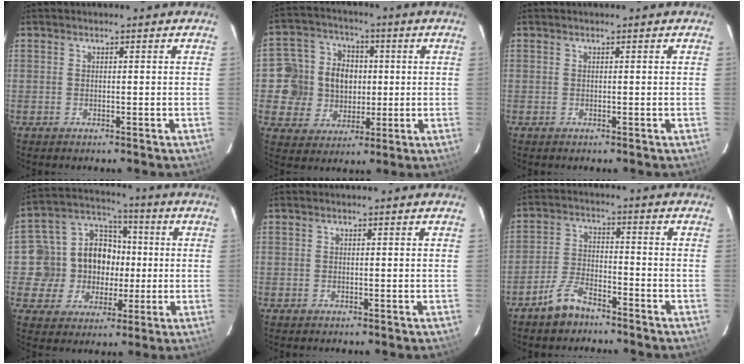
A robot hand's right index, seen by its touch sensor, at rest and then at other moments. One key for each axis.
{"total": 12.2, "fx": 0.2, "fy": 11.4, "fz": 4.5, "tx": -0.121, "ty": 0.028, "tz": 0.006}
{"total": 0.0}
{"total": 13.9, "fx": -0.7, "fy": 12.8, "fz": 5.2, "tx": -0.125, "ty": 0.043, "tz": -0.011}
{"total": 0.0}
{"total": 6.3, "fx": -5.0, "fy": 2.4, "fz": 3.0, "tx": -0.070, "ty": 0.010, "tz": -0.094}